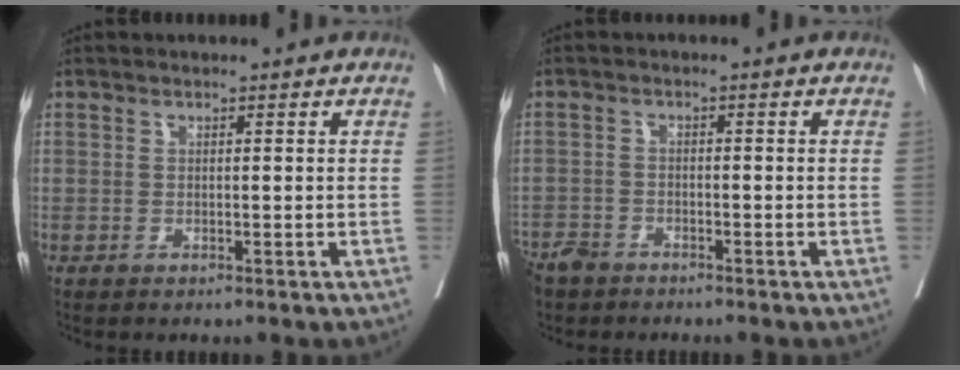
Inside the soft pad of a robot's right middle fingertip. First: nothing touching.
{"total": 3.6, "force": [-3.2, 1.6, 0.8], "torque": [-0.016, -0.003, -0.062]}